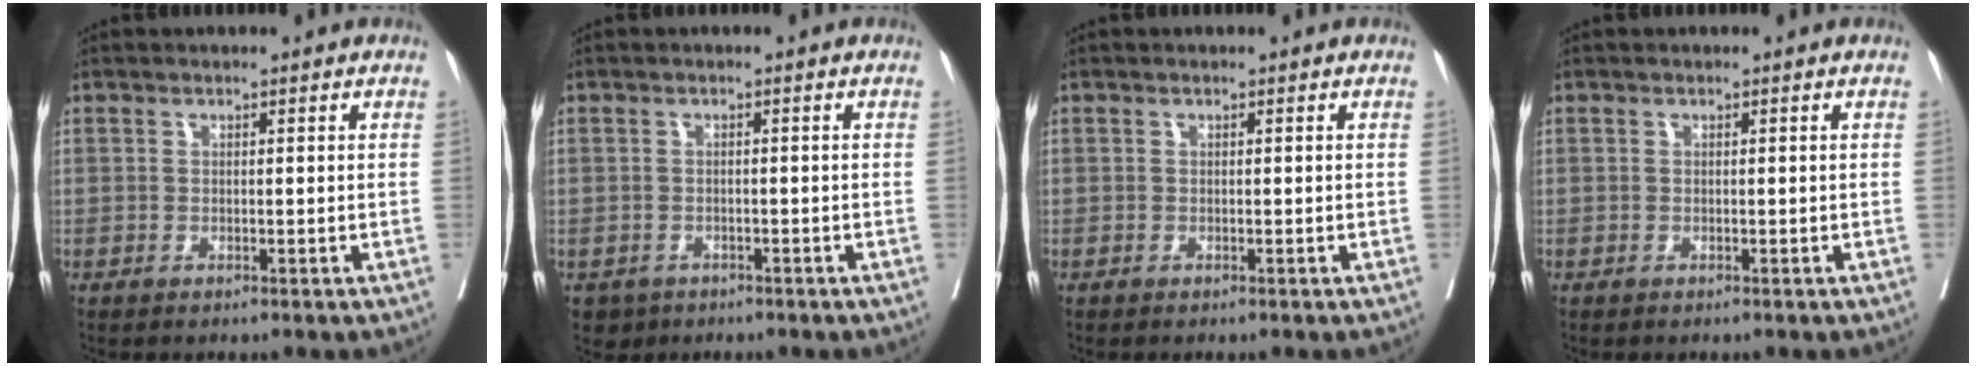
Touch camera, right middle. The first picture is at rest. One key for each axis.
{"total": 2.9, "fx": -1.8, "fy": 2.2, "fz": 0.3, "tx": -0.003, "ty": 0.003, "tz": -0.030}
{"total": 0.0}
{"total": 0.0}